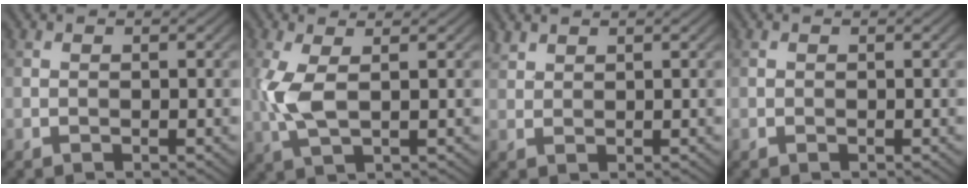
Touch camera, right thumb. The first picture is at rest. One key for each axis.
{"total": 5.3, "fx": 0.7, "fy": 1.9, "fz": 4.9, "tx": -0.130, "ty": 0.001, "tz": 0.011}
{"total": 1.7, "fx": 1.4, "fy": 0.7, "fz": 0.5, "tx": -0.016, "ty": 0.003, "tz": 0.036}
{"total": 0.0}